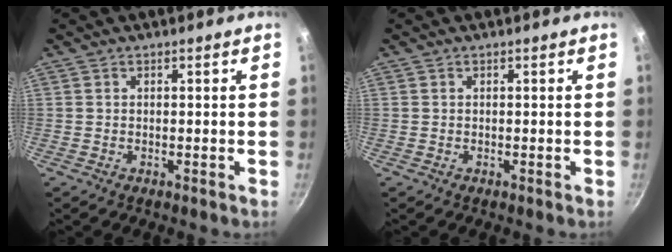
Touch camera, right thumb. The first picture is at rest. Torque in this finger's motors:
{"motor_torque": [-0.13, 0.12, -0.01, 0.01, 0.00]}